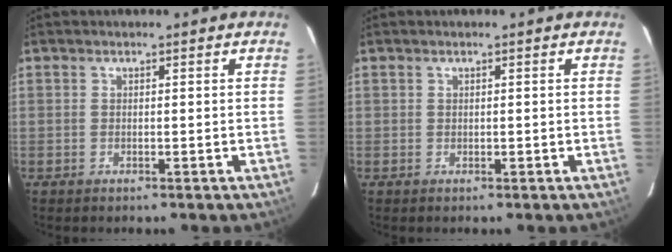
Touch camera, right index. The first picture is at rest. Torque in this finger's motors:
{"motor_torque": [0.09, 0.01, 0.04, 0.01]}